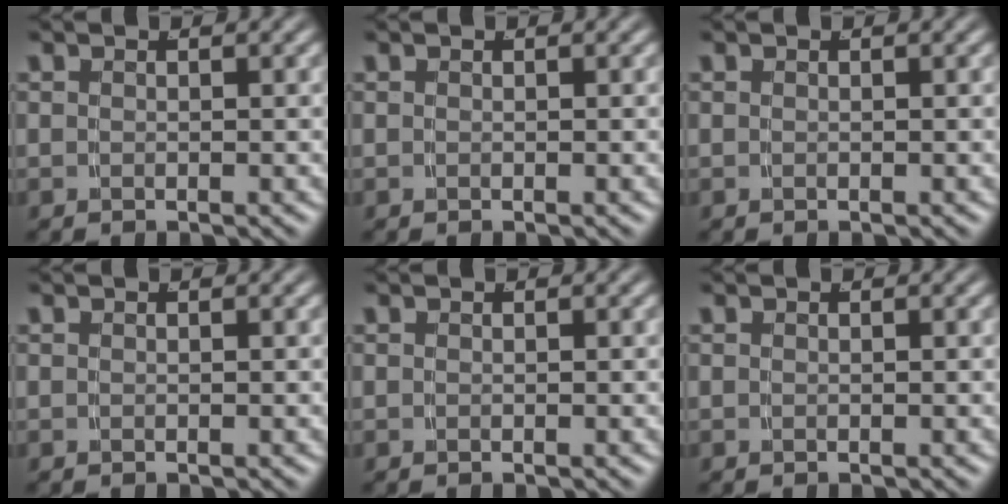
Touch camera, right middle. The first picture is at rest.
{"total": 0.0}
{"total": 0.0}
{"total": 0.0}
{"total": 0.0}
{"total": 0.0}